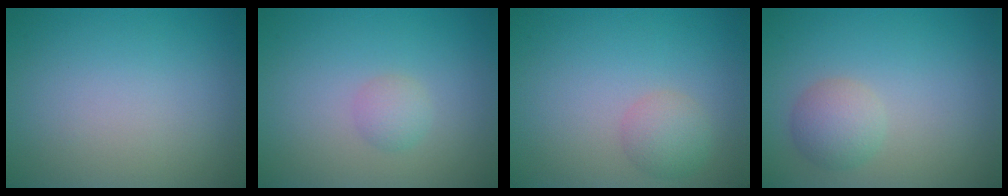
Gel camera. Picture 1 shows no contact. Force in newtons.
{"total": 1.4, "press": 1.4, "slide": 0.1}
{"total": 2.1, "press": 2.1, "slide": 0.1}
{"total": 1.9, "press": 1.9, "slide": 0.1}